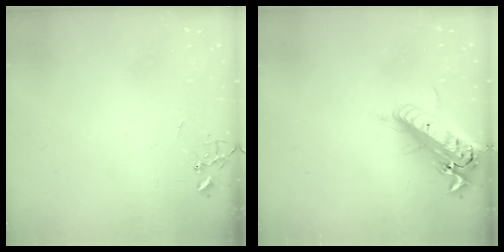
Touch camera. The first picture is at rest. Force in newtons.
{"total": 19.3, "press": 18.8, "slide": 4.3}